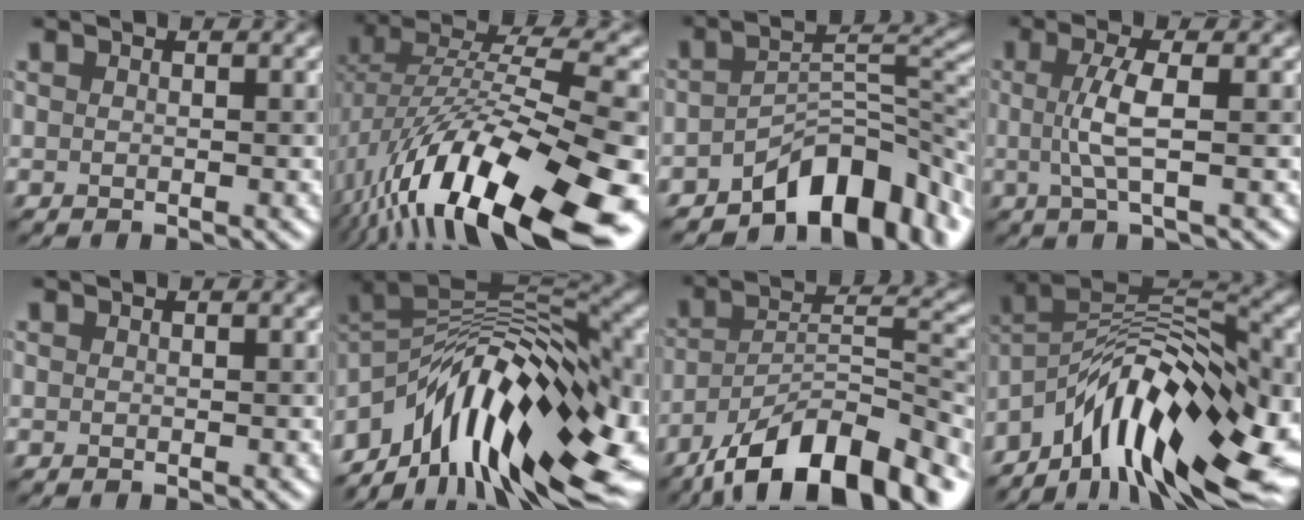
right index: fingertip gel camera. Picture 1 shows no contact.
{"total": 17.5, "force": [-7.7, 5.9, 14.5], "torque": [-0.257, 0.013, -0.129]}
{"total": 8.9, "force": [-5.5, 4.1, 5.7], "torque": [-0.056, 0.008, -0.089]}
{"total": 3.4, "force": [0.1, 0.7, 3.3], "torque": [-0.065, 0.009, 0.003]}
{"total": 0.0}
{"total": 16.7, "force": [-5.5, 8.1, 13.6], "torque": [-0.224, 0.031, -0.104]}
{"total": 12.9, "force": [-9.0, 4.5, 7.9], "torque": [-0.121, 0.023, -0.162]}
{"total": 15.3, "force": [-6.4, 6.8, 12.1], "torque": [-0.195, 0.032, -0.115]}